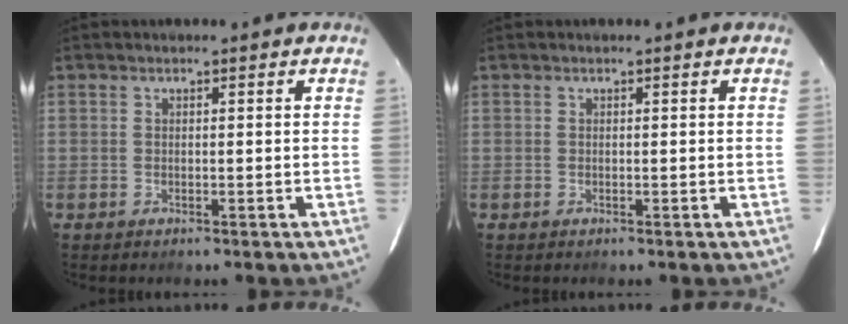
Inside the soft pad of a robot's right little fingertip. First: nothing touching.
{"total": 0.0}